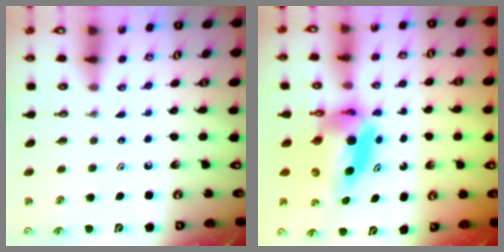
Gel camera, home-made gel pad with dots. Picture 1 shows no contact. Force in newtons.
{"total": 6.5, "press": 6.5, "slide": 0.9}